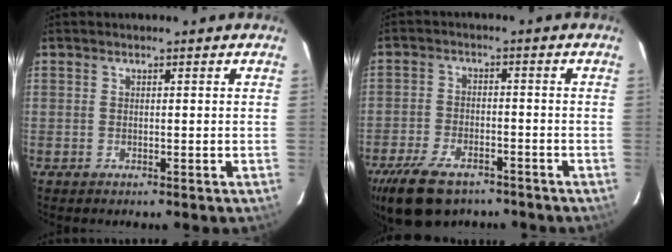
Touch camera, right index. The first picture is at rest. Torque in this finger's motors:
{"motor_torque": [1.05, -1.10, 0.51, 0.11]}